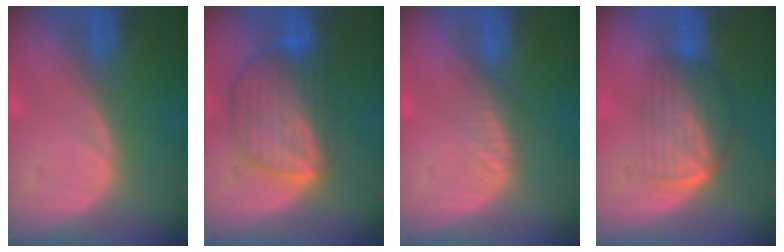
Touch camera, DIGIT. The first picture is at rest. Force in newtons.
{"total": 8.8, "press": 7.7, "slide": 4.3}
{"total": 2.0, "press": 2.0, "slide": 0.2}
{"total": 7.0, "press": 5.9, "slide": 3.7}